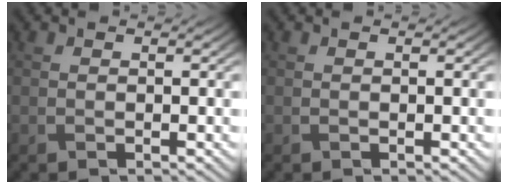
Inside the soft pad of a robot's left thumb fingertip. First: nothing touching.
{"total": 0.0}